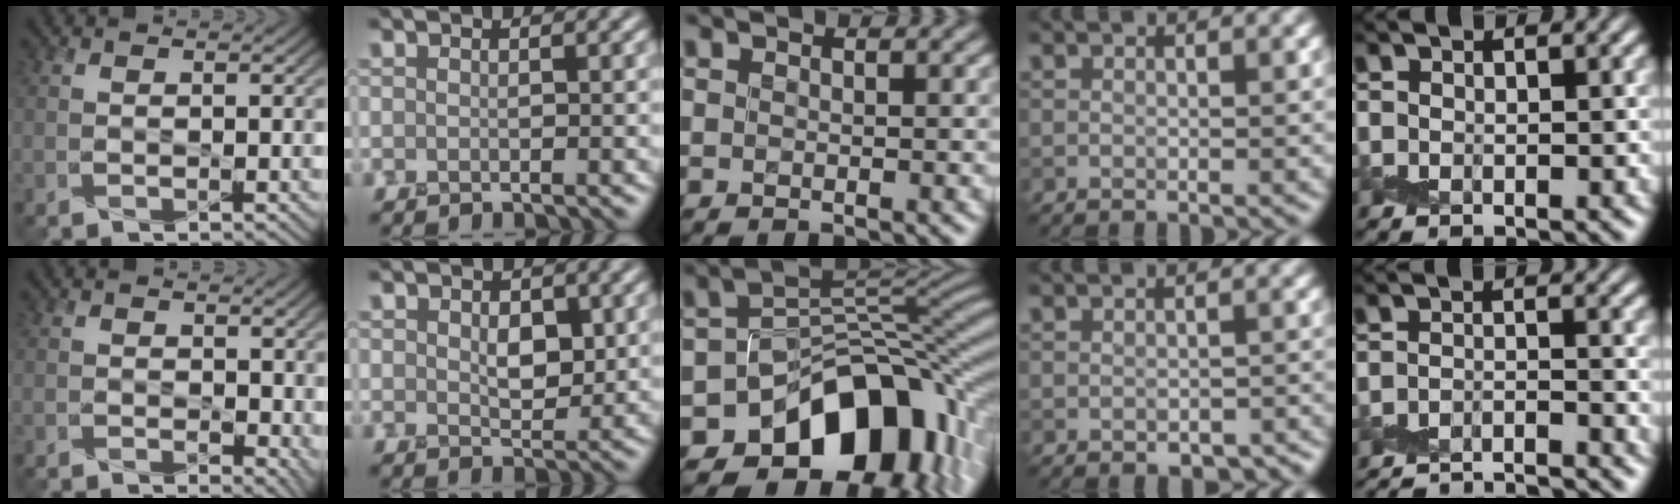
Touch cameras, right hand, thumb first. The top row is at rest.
{"thumb": {"total": 3.5, "force": [0.4, 2.4, 2.6], "torque": [-0.039, -0.013, 0.012]}, "index": {"total": 1.7, "force": [0.7, 1.2, 1.1], "torque": [-0.021, 0.004, 0.019]}, "middle": {"total": 12.2, "force": [-5.6, 7.9, 7.5], "torque": [-0.088, -0.006, -0.094]}, "ring": {"total": 2.6, "force": [-1.4, 1.5, 1.6], "torque": [-0.019, -0.009, -0.011]}, "little": {"total": 10.1, "force": [-9.9, 1.4, 1.2], "torque": [-0.005, -0.007, -0.148]}}